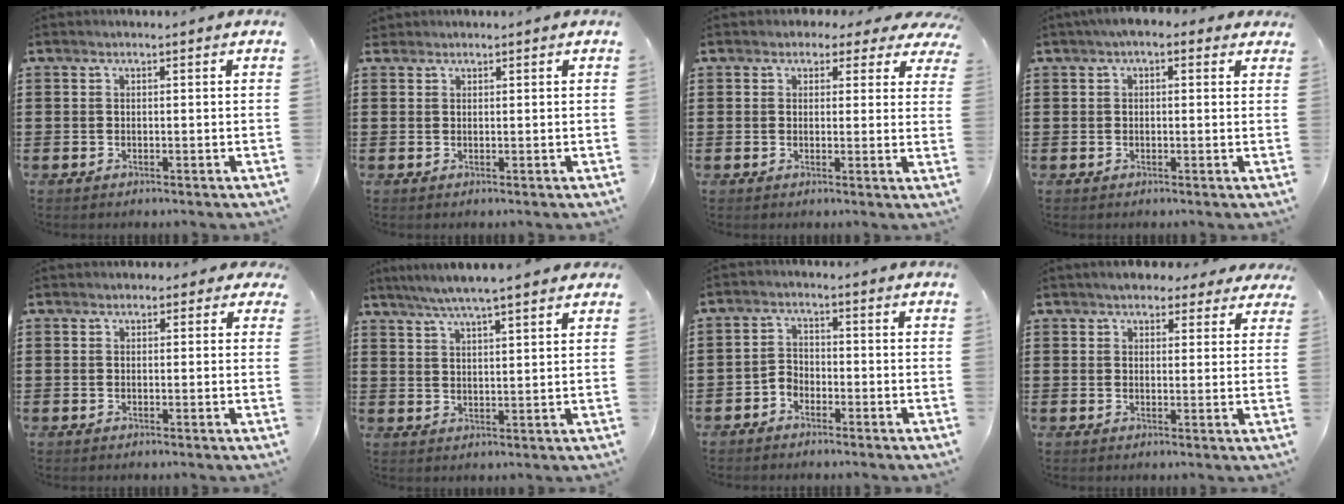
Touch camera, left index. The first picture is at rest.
{"total": 0.9, "force": [0.7, 0.5, 0.1], "torque": [-0.005, 0.003, 0.015]}
{"total": 2.2, "force": [1.6, 1.3, 0.8], "torque": [-0.018, 0.002, 0.026]}
{"total": 2.3, "force": [1.2, 1.3, 1.5], "torque": [-0.034, 0.009, 0.021]}
{"total": 1.2, "force": [0.6, 0.9, 0.4], "torque": [-0.005, 0.007, 0.007]}
{"total": 5.2, "force": [4.3, -0.1, 2.8], "torque": [-0.064, -0.010, 0.076]}
{"total": 2.3, "force": [-2.0, 1.1, 0.3], "torque": [-0.012, 0.007, -0.044]}
{"total": 3.9, "force": [3.4, 1.4, 1.2], "torque": [-0.027, 0.000, 0.063]}